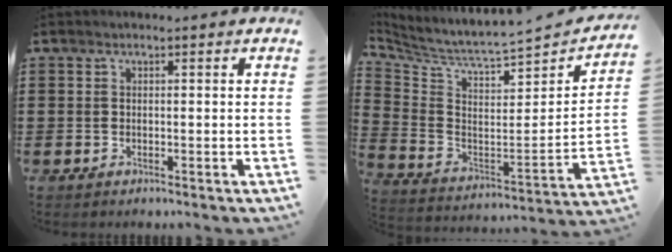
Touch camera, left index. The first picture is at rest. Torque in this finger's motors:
{"motor_torque": [0.10, 0.15, 0.18, 0.05]}